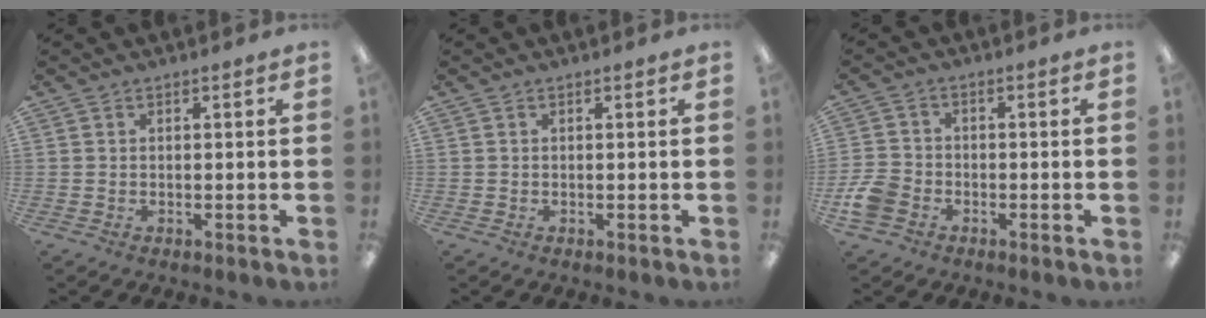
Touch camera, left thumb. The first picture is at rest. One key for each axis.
{"total": 0.0}
{"total": 6.1, "fx": -2.7, "fy": 4.6, "fz": 2.9, "tx": -0.060, "ty": 0.016, "tz": -0.049}